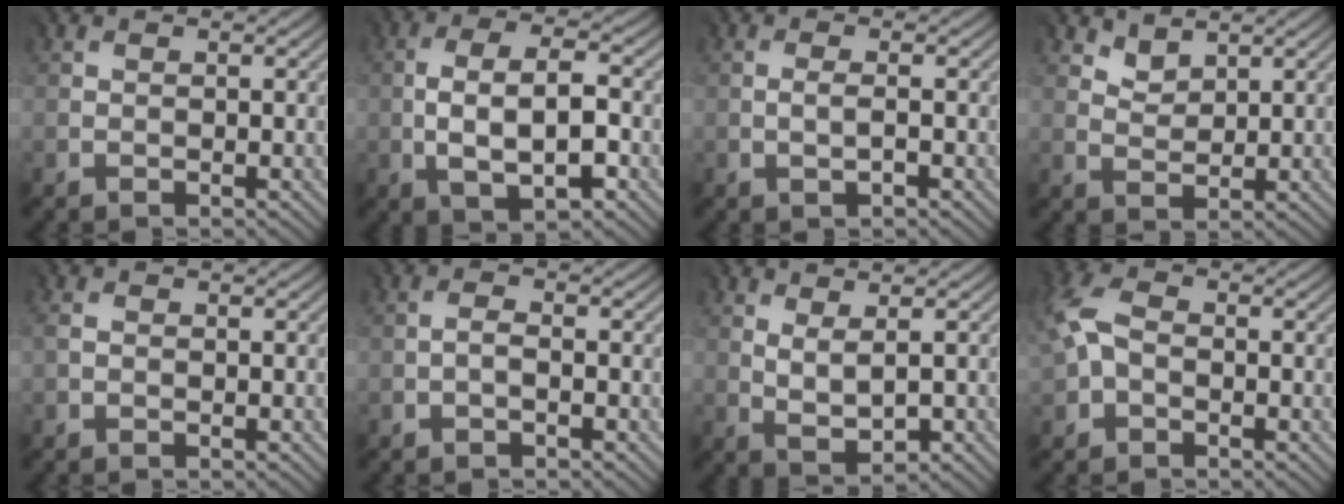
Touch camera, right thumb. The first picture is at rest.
{"total": 6.8, "force": [-1.4, 3.0, 5.9], "torque": [-0.113, 0.002, -0.024]}
{"total": 0.9, "force": [-0.5, 0.0, 0.7], "torque": [-0.017, -0.003, -0.009]}
{"total": 2.3, "force": [2.1, 0.8, 0.1], "torque": [-0.005, -0.005, 0.050]}
{"total": 0.6, "force": [-0.2, 0.4, 0.3], "torque": [-0.009, 0.000, -0.005]}
{"total": 0.8, "force": [-0.7, 0.1, 0.4], "torque": [-0.009, 0.000, -0.016]}
{"total": 2.2, "force": [1.0, 0.7, 1.8], "torque": [-0.043, -0.005, 0.027]}
{"total": 4.9, "force": [-0.1, 3.4, 3.5], "torque": [-0.105, 0.013, -0.014]}